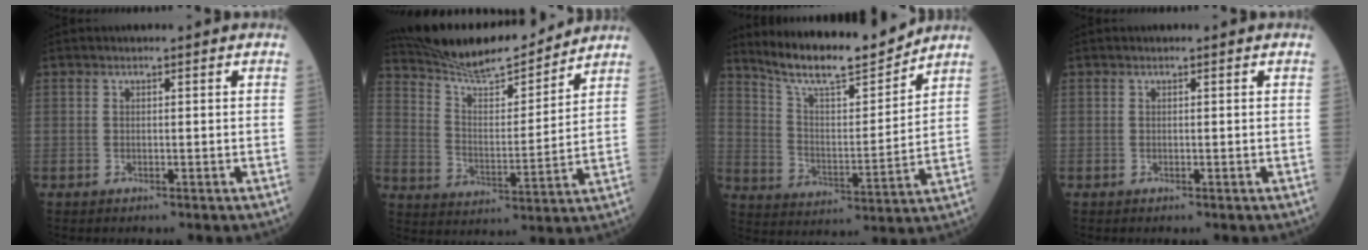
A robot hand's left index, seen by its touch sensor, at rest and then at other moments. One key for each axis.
{"total": 15.9, "fx": 15.0, "fy": 1.5, "fz": 5.1, "tx": -0.097, "ty": 0.001, "tz": 0.249}
{"total": 14.1, "fx": 12.9, "fy": 1.3, "fz": 5.5, "tx": -0.103, "ty": -0.009, "tz": 0.223}
{"total": 0.0}